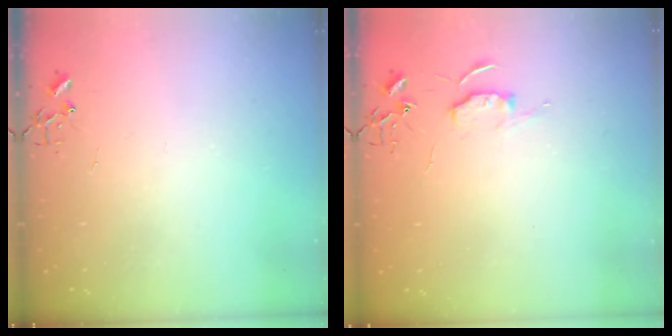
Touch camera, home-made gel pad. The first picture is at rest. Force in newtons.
{"total": 5.7, "press": 5.7, "slide": 0.6}